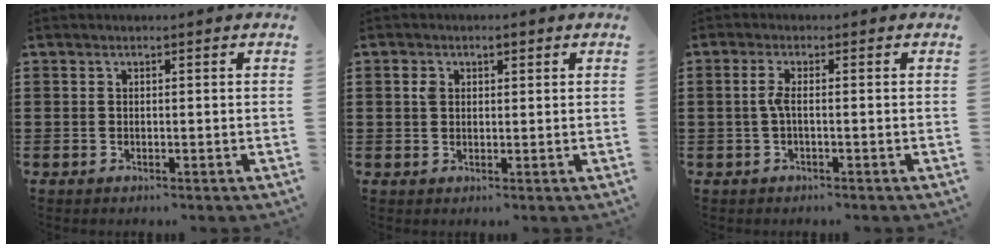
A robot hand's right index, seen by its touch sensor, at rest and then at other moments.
{"total": 2.0, "force": [0.7, 1.5, 1.2], "torque": [-0.029, 0.009, 0.012]}
{"total": 2.4, "force": [-0.3, 0.4, 2.4], "torque": [-0.053, -0.002, -0.010]}